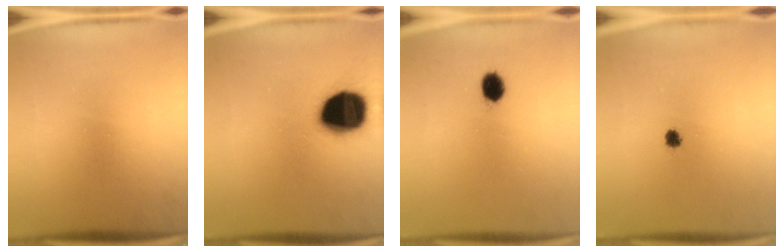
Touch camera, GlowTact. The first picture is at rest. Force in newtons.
{"total": 19.8}
{"total": 4.1}
{"total": 2.1}